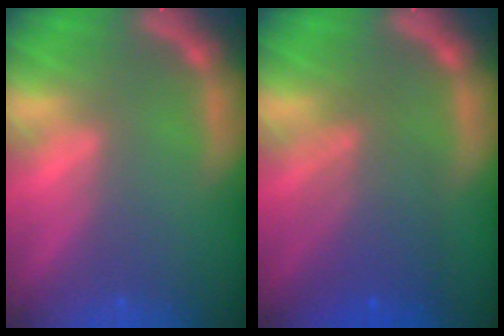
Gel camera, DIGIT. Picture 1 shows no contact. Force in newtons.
{"total": 5.5}